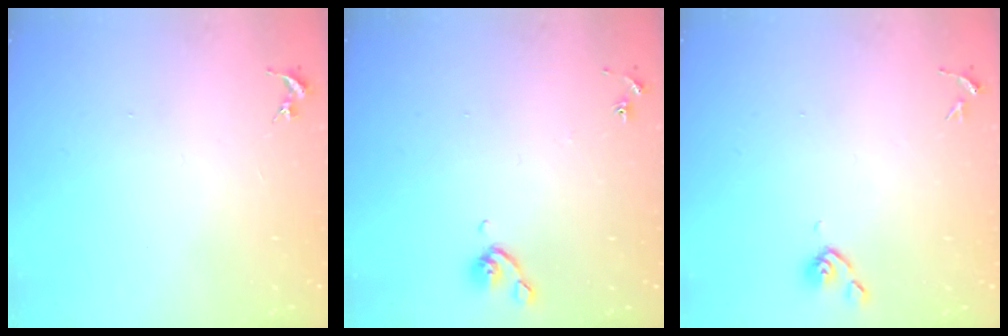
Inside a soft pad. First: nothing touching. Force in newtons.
{"total": 5.2, "press": 5.1, "slide": 1.0}
{"total": 4.4, "press": 4.4, "slide": 0.7}